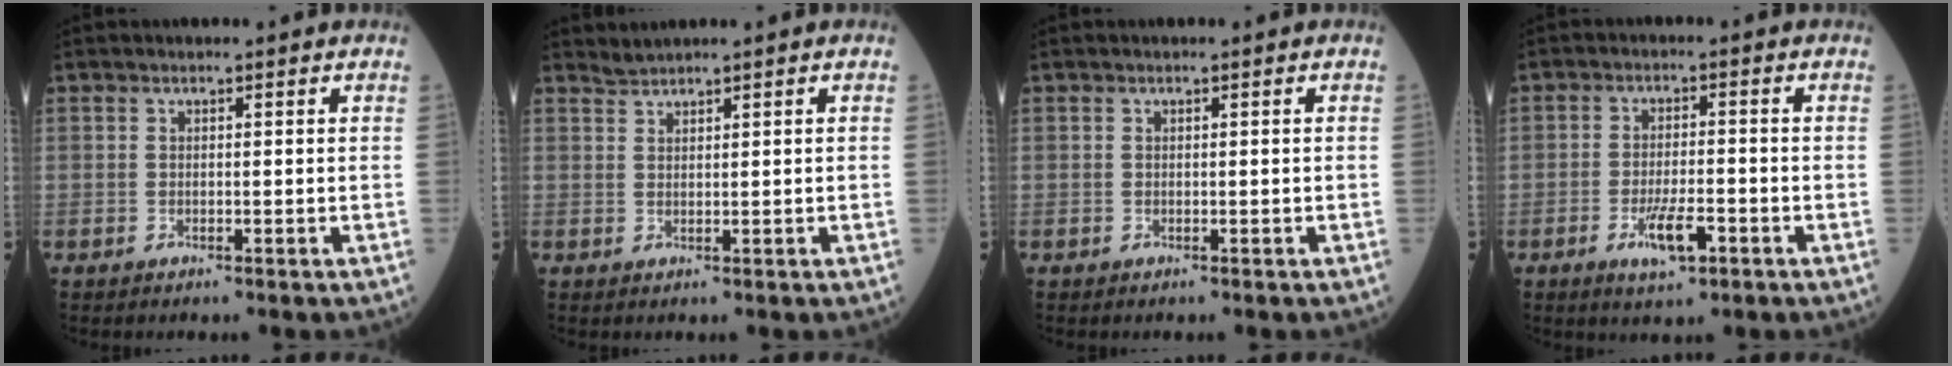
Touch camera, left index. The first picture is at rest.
{"total": 1.3, "force": [1.3, -0.3, -0.1], "torque": [-0.002, 0.008, 0.031]}
{"total": 0.0}
{"total": 5.5, "force": [-2.6, 1.4, 4.6], "torque": [-0.090, -0.004, -0.040]}